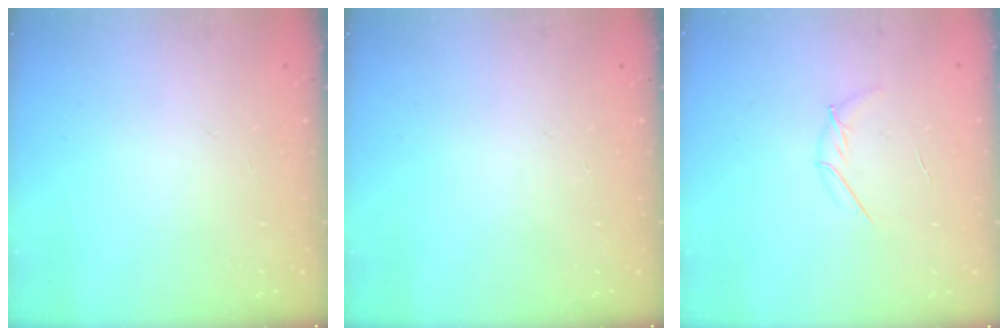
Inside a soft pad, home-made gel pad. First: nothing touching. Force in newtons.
{"total": 0.0}
{"total": 4.1, "press": 4.0, "slide": 1.0}